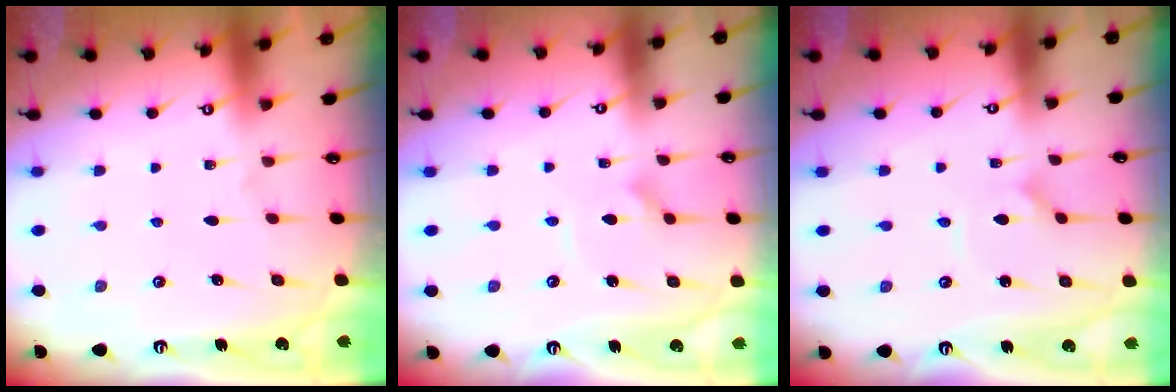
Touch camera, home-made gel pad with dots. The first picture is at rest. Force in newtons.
{"total": 2.9, "press": 2.9, "slide": 0.3}
{"total": 1.0, "press": 1.0, "slide": 0.1}